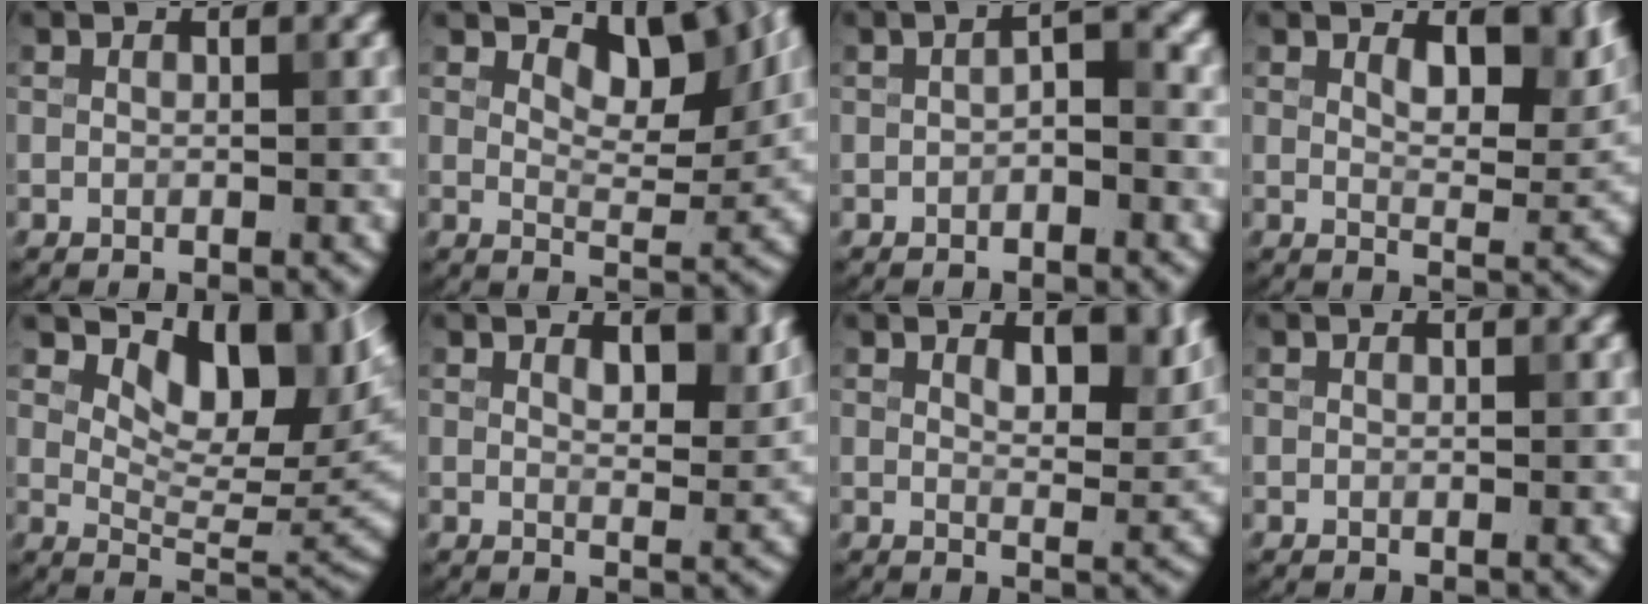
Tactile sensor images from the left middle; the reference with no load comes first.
{"total": 5.3, "force": [3.1, 2.3, 3.6], "torque": [-0.053, -0.012, 0.042]}
{"total": 1.8, "force": [-0.6, 0.7, 1.5], "torque": [-0.024, 0.007, -0.012]}
{"total": 5.9, "force": [2.8, 2.7, 4.5], "torque": [-0.066, -0.009, 0.043]}
{"total": 10.6, "force": [5.4, 5.0, 7.7], "torque": [-0.108, -0.005, 0.096]}
{"total": 3.3, "force": [1.8, 1.4, 2.3], "torque": [-0.034, -0.006, 0.029]}
{"total": 4.0, "force": [2.1, 1.8, 2.9], "torque": [-0.044, -0.007, 0.033]}
{"total": 0.0}